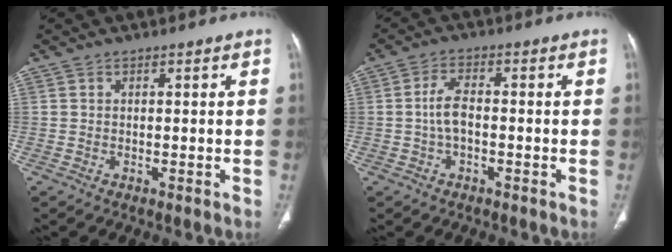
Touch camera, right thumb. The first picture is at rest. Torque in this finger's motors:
{"motor_torque": [-0.04, -0.29, 0.97, -0.38, 0.14]}